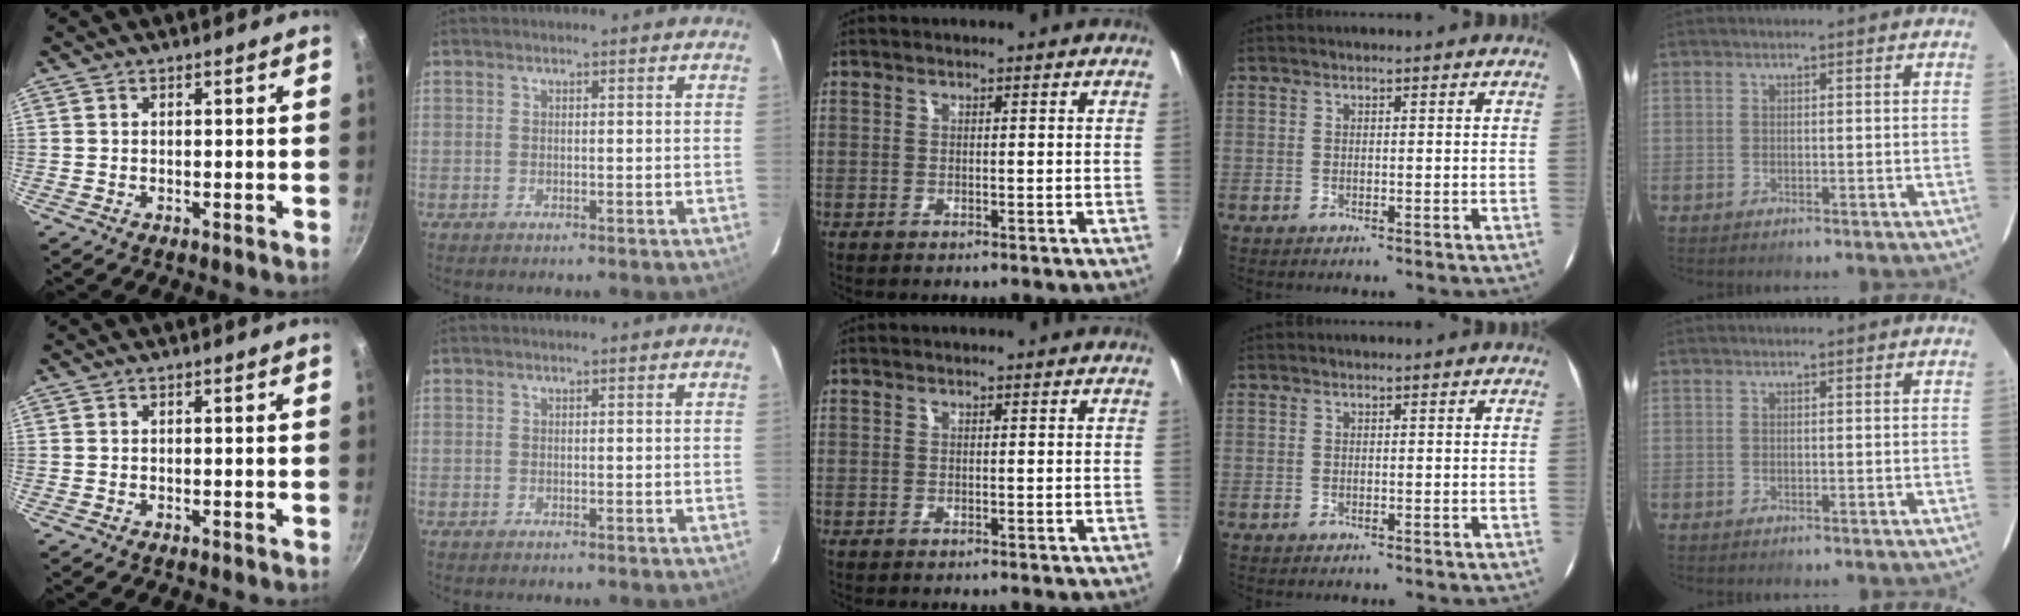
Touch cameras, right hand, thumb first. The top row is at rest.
{}